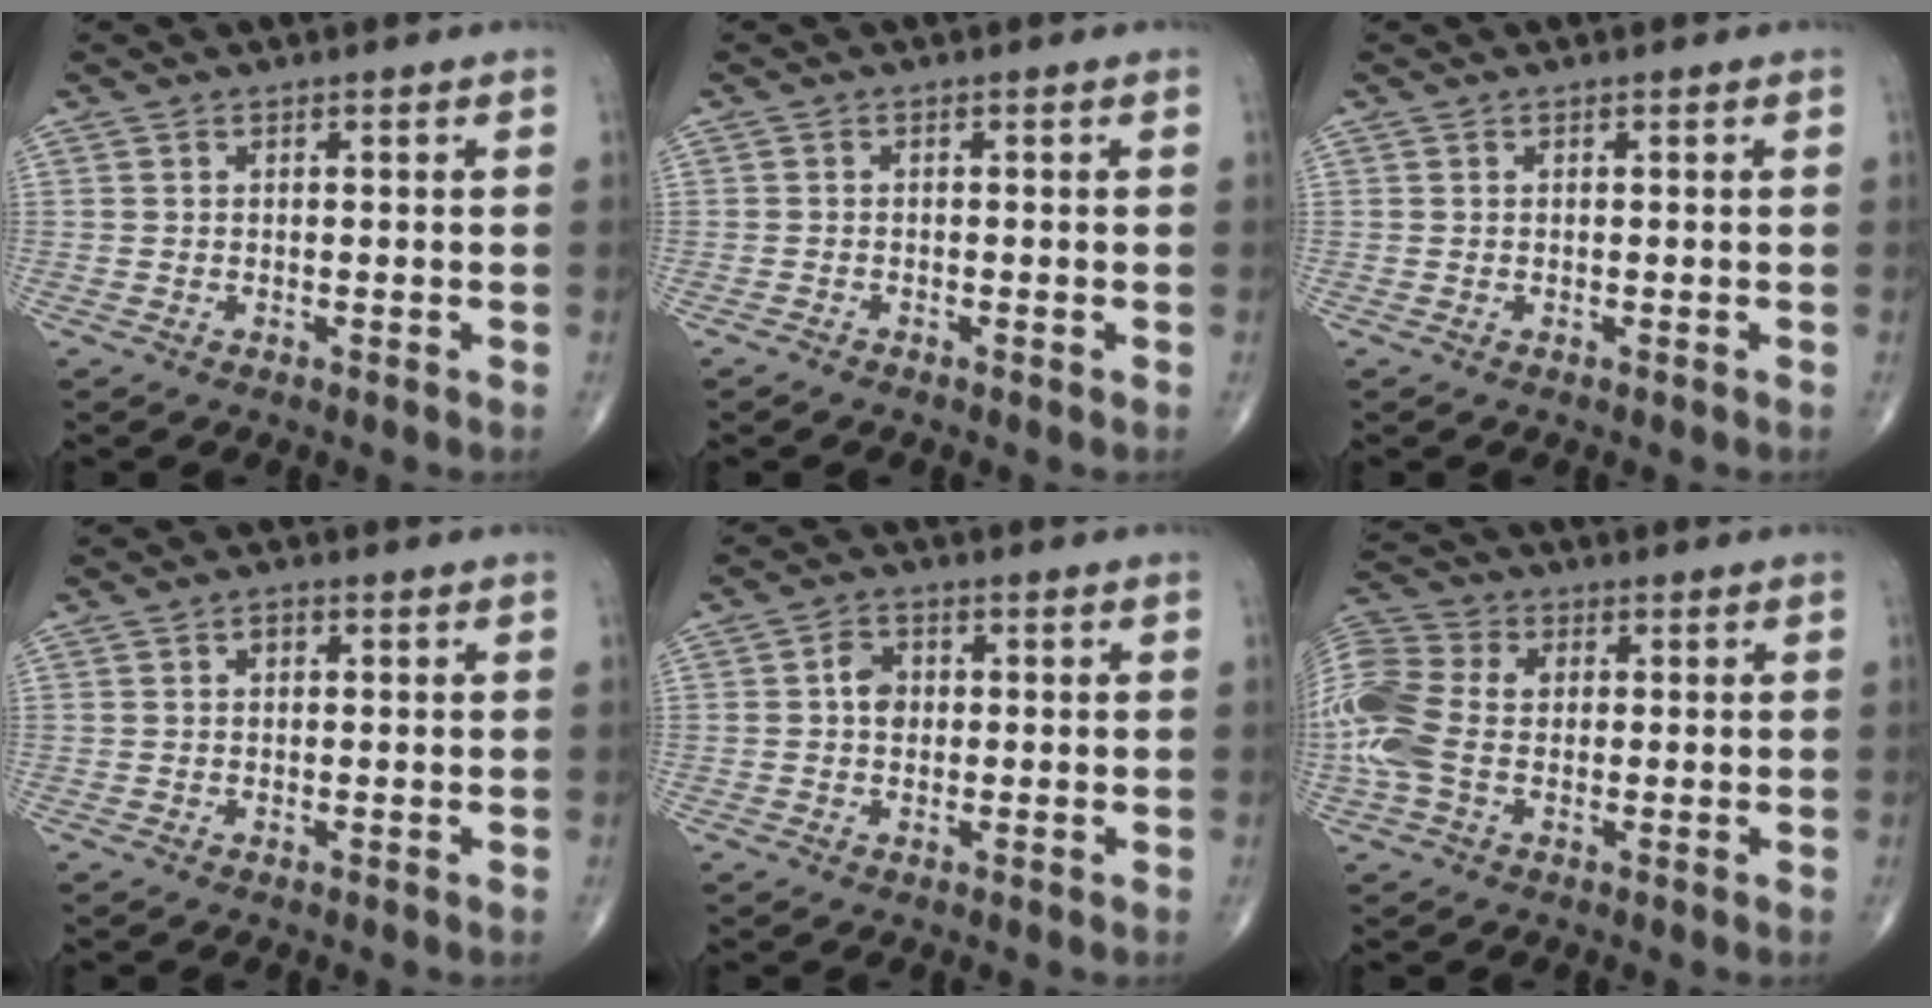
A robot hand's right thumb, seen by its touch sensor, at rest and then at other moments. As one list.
[{"total": 0.6, "force": [-0.5, 0.2, 0.1], "torque": [0.000, 0.000, -0.016]}, {"total": 0.0}, {"total": 1.4, "force": [0.3, 1.0, 0.9], "torque": [-0.008, 0.004, 0.003]}, {"total": 3.4, "force": [0.2, 2.7, 2.1], "torque": [-0.027, 0.006, -0.003]}, {"total": 15.6, "force": [-0.2, 10.9, 11.2], "torque": [-0.290, 0.024, -0.007]}]